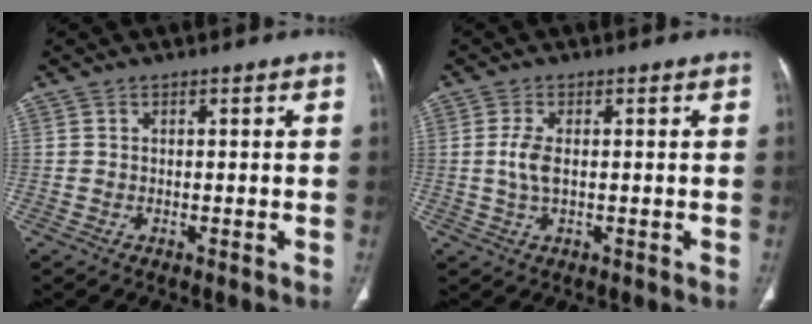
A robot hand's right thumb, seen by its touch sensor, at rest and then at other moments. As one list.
[{"total": 3.6, "force": [0.1, 1.5, 3.2], "torque": [-0.081, -0.001, 0.003]}]